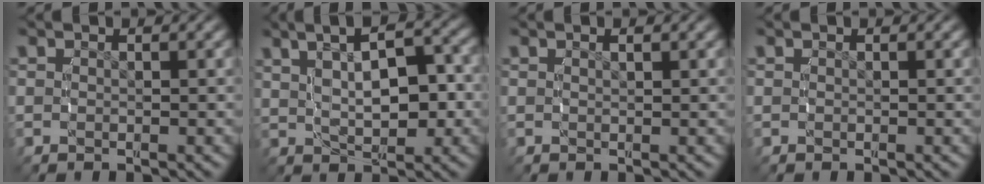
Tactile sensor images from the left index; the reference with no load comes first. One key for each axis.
{"total": 8.4, "fx": 2.5, "fy": 4.4, "fz": 6.7, "tx": -0.101, "ty": 0.017, "tz": 0.040}
{"total": 0.6, "fx": 0.3, "fy": -0.5, "fz": 0.3, "tx": -0.005, "ty": -0.001, "tz": 0.009}
{"total": 0.0}